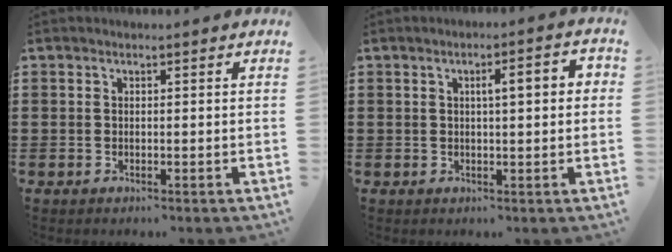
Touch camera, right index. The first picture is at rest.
{"total": 4.0, "force": [0.6, 0.9, 3.9], "torque": [-0.063, 0.004, 0.004]}